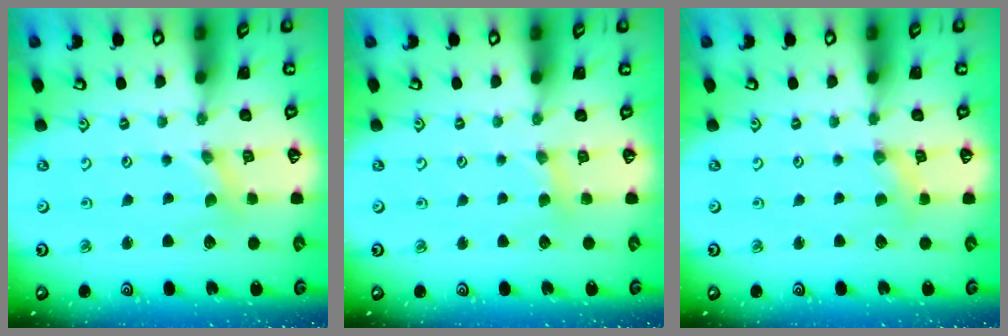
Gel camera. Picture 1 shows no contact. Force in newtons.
{"total": 3.4, "press": 3.4, "slide": 0.5}
{"total": 2.4, "press": 2.4, "slide": 0.4}